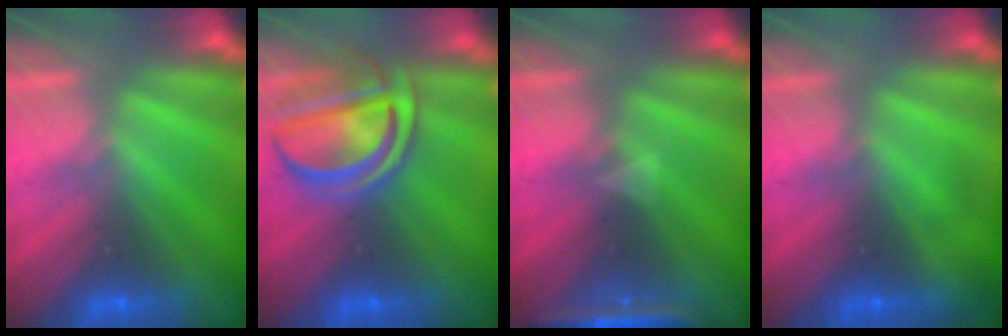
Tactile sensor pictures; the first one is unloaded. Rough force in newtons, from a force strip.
{"total": 6.9}
{"total": 9.1}
{"total": 1.9}